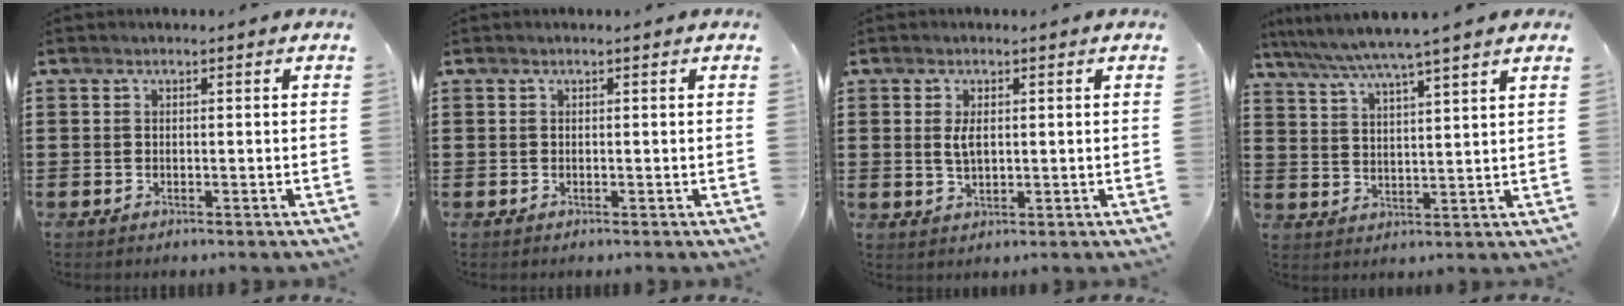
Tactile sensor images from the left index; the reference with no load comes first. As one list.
[{"total": 0.0}, {"total": 2.7, "force": [0.6, 1.2, 2.4], "torque": [-0.051, 0.005, 0.009]}, {"total": 5.5, "force": [4.7, -0.8, 2.7], "torque": [-0.069, -0.027, 0.078]}]